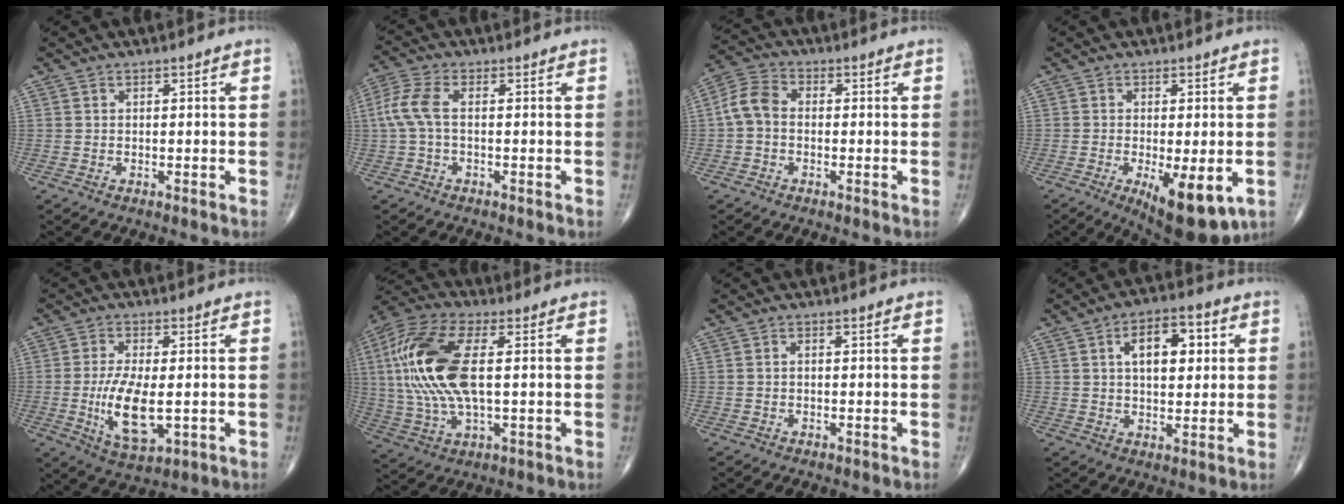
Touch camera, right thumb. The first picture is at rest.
{"total": 6.1, "force": [0.0, 2.7, 5.4], "torque": [-0.148, 0.016, -0.006]}
{"total": 6.1, "force": [-0.5, 4.3, 4.2], "torque": [-0.079, 0.019, -0.023]}
{"total": 11.0, "force": [-3.6, 3.7, 9.7], "torque": [-0.140, -0.020, -0.044]}
{"total": 10.7, "force": [-1.5, 4.5, 9.7], "torque": [-0.183, -0.017, -0.019]}
{"total": 20.2, "force": [2.6, 8.6, 18.1], "torque": [-0.406, 0.008, 0.043]}
{"total": 0.6, "force": [-0.1, 0.5, 0.2], "torque": [-0.002, 0.001, -0.002]}
{"total": 10.3, "force": [2.7, 5.5, 8.2], "torque": [-0.097, 0.005, 0.038]}